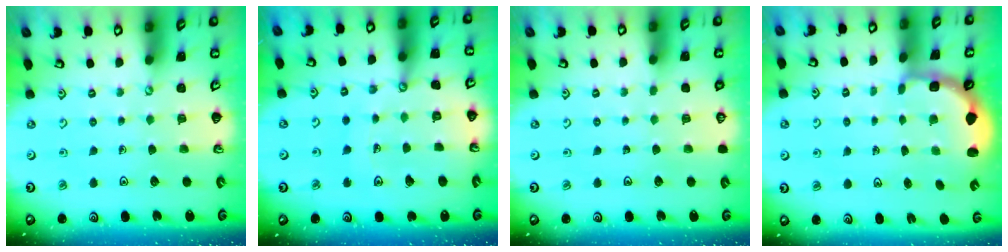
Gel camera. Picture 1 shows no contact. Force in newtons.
{"total": 11.9, "press": 11.8, "slide": 1.5}
{"total": 0.0}
{"total": 2.9, "press": 2.3, "slide": 1.7}